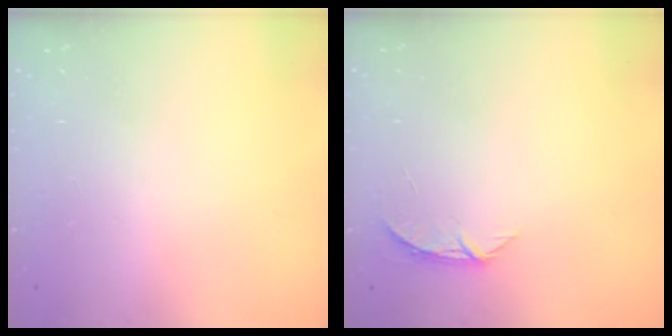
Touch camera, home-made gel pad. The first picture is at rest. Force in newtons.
{"total": 5.7, "press": 5.6, "slide": 0.4}